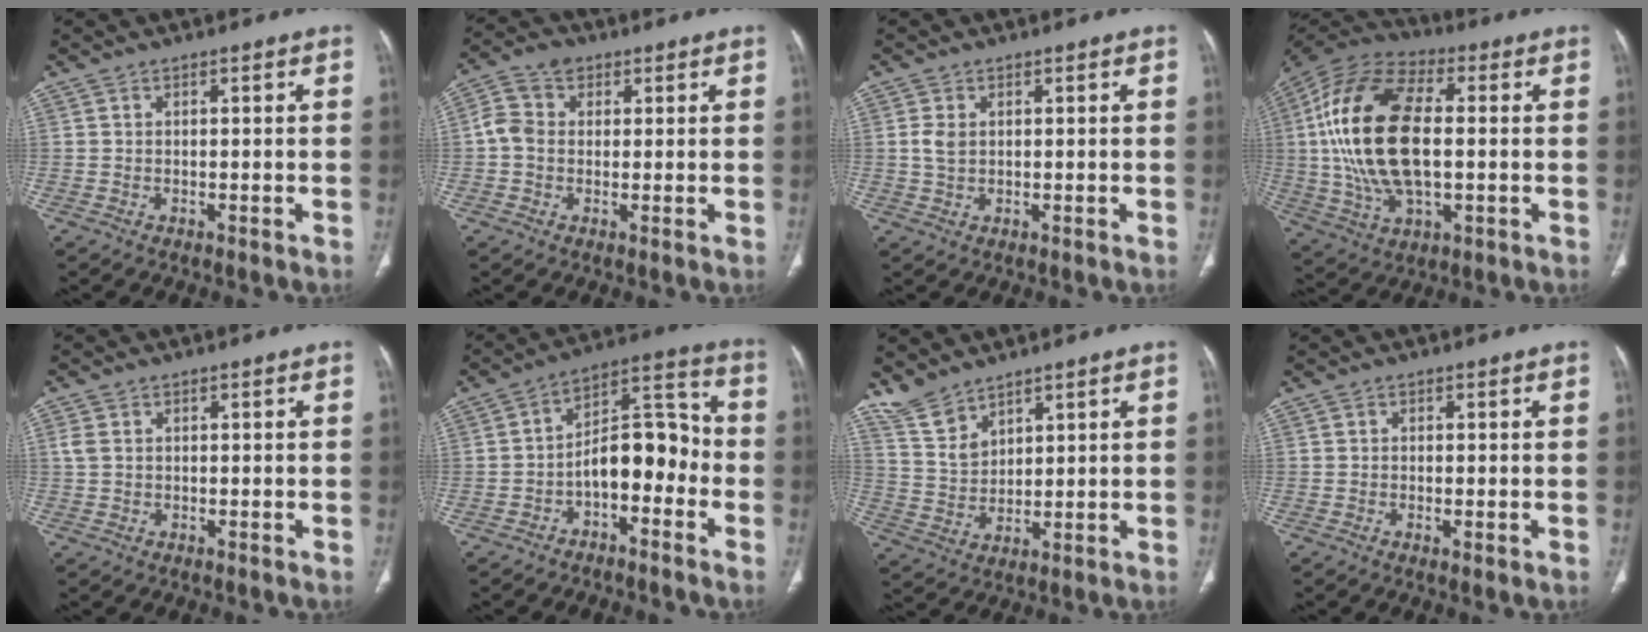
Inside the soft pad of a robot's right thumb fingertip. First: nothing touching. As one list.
[{"total": 6.0, "force": [0.6, 5.1, 3.1], "torque": [-0.059, 0.019, 0.004]}, {"total": 2.5, "force": [0.5, 1.8, 1.8], "torque": [-0.036, 0.001, 0.013]}, {"total": 23.4, "force": [1.0, 12.1, 19.9], "torque": [-0.405, 0.010, 0.016]}, {"total": 1.8, "force": [0.2, 1.5, 1.0], "torque": [-0.025, 0.005, 0.006]}, {"total": 11.6, "force": [-3.6, 6.3, 9.0], "torque": [-0.106, 0.064, -0.067]}, {"total": 6.5, "force": [5.6, 2.7, 1.9], "torque": [-0.031, -0.027, 0.127]}, {"total": 1.2, "force": [-0.4, 0.2, 1.1], "torque": [-0.021, -0.003, -0.008]}]